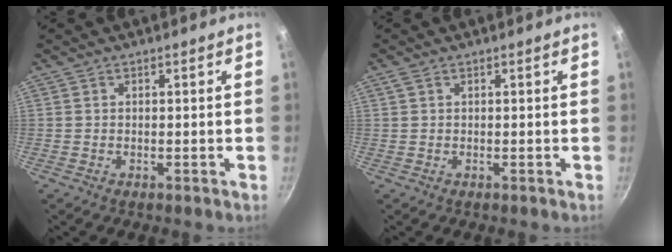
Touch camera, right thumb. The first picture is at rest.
{"total": 0.7, "force": [0.4, 0.4, 0.5], "torque": [-0.012, 0.003, 0.010]}